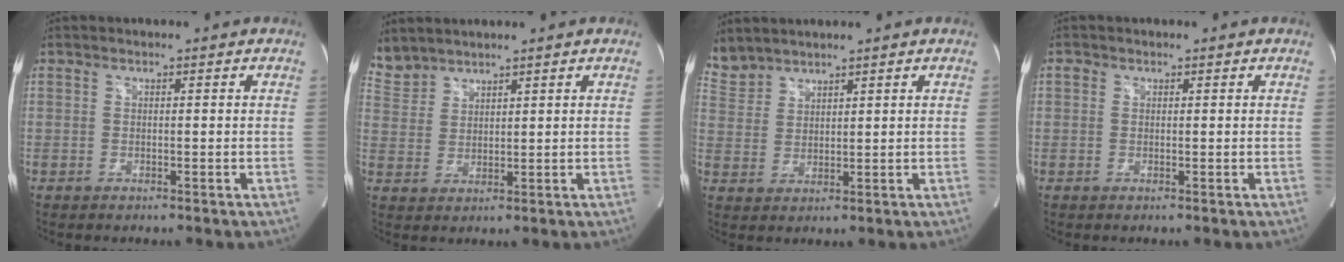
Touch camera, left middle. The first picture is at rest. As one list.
[{"total": 4.6, "force": [4.4, 1.2, -0.1], "torque": [-0.009, 0.012, 0.102]}, {"total": 4.8, "force": [4.6, 1.2, 0.0], "torque": [-0.012, 0.012, 0.106]}, {"total": 0.7, "force": [0.2, 0.6, 0.2], "torque": [0.000, 0.001, 0.002]}]